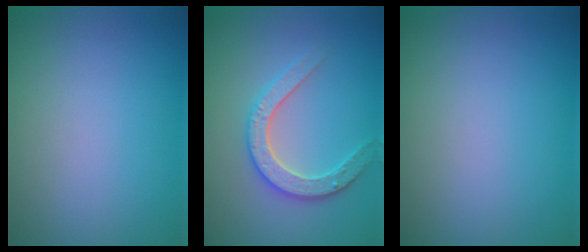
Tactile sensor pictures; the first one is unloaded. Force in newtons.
{"total": 3.2, "press": 3.1, "slide": 1.0}
{"total": 0.0}